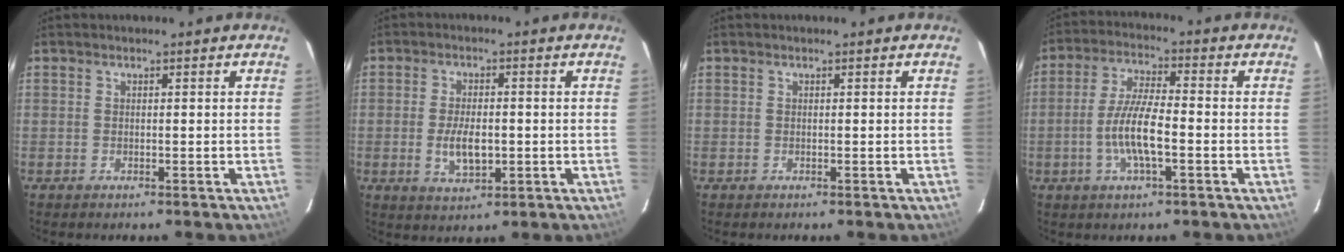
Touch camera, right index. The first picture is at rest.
{"total": 6.3, "force": [-1.1, 3.1, 5.4], "torque": [-0.108, -0.007, -0.016]}
{"total": 0.0}
{"total": 8.8, "force": [-2.6, 1.9, 8.2], "torque": [-0.167, 0.000, -0.051]}